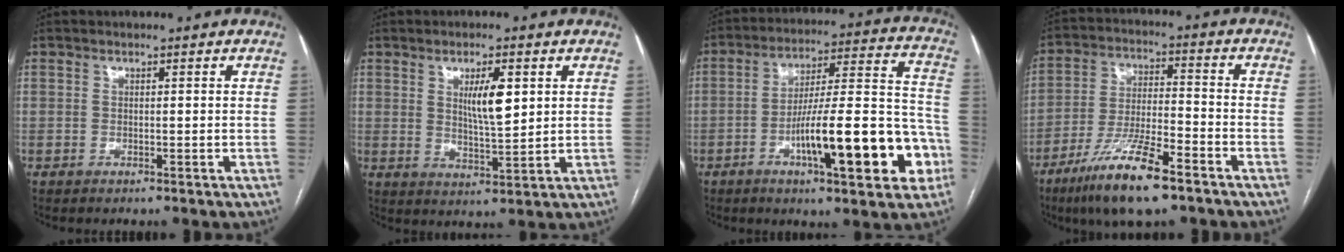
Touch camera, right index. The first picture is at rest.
{"total": 6.4, "force": [2.0, 1.5, 5.9], "torque": [-0.100, -0.004, 0.036]}
{"total": 19.7, "force": [-7.3, 3.5, 18.0], "torque": [-0.241, 0.024, -0.099]}
{"total": 13.4, "force": [-8.6, 2.2, 10.0], "torque": [-0.195, -0.021, -0.153]}